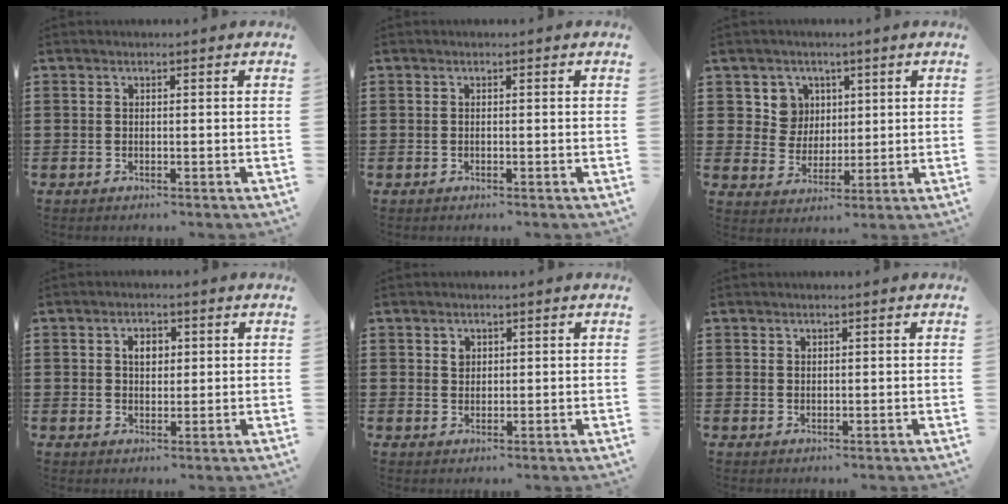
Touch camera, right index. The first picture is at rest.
{"total": 0.0}
{"total": 5.9, "force": [2.3, 5.3, 1.0], "torque": [-0.041, 0.015, 0.043]}
{"total": 2.9, "force": [0.8, 1.9, 2.0], "torque": [-0.037, 0.008, 0.010]}
{"total": 1.6, "force": [0.9, 1.1, 0.6], "torque": [-0.015, 0.002, 0.018]}
{"total": 0.9, "force": [0.7, 0.5, 0.1], "torque": [-0.004, 0.001, 0.013]}